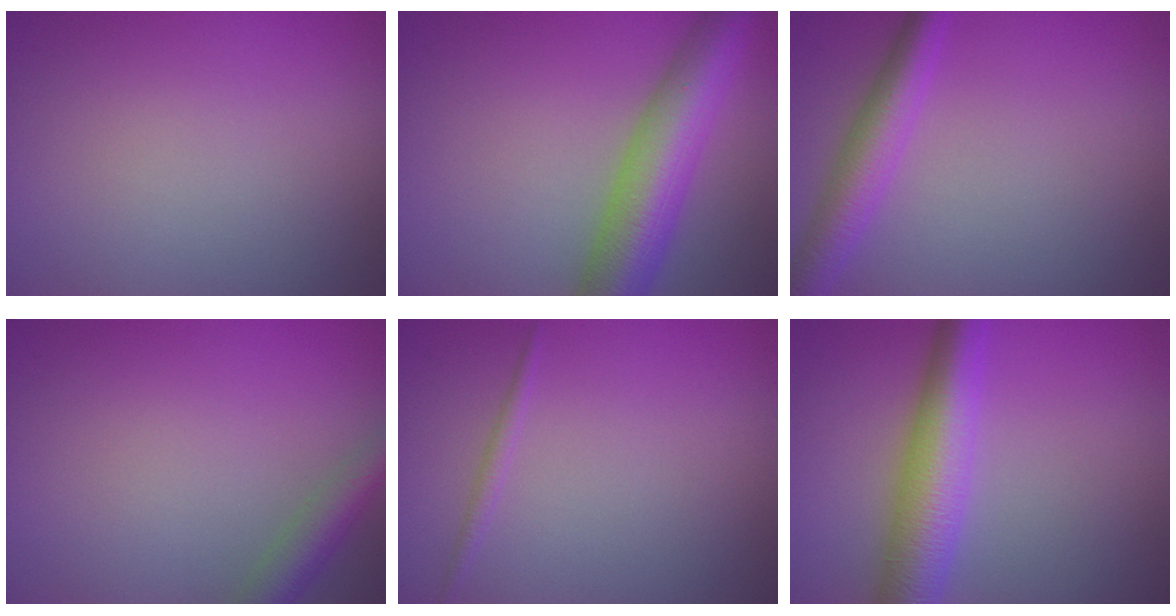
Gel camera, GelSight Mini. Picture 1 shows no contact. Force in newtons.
{"total": 8.2, "press": 8.2, "slide": 0.4}
{"total": 4.3, "press": 4.3, "slide": 0.1}
{"total": 2.9, "press": 2.9, "slide": 0.2}
{"total": 0.9, "press": 0.9, "slide": 0.0}
{"total": 6.7, "press": 6.7, "slide": 0.1}